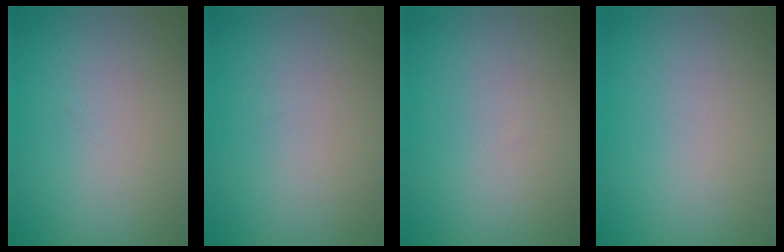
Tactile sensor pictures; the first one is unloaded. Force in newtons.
{"total": 0.0}
{"total": 0.0}
{"total": 0.0}